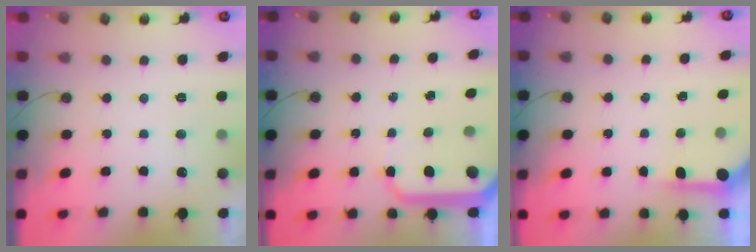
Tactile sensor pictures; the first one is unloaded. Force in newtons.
{"total": 10.3, "press": 10.3, "slide": 1.2}
{"total": 4.0, "press": 4.0, "slide": 0.4}